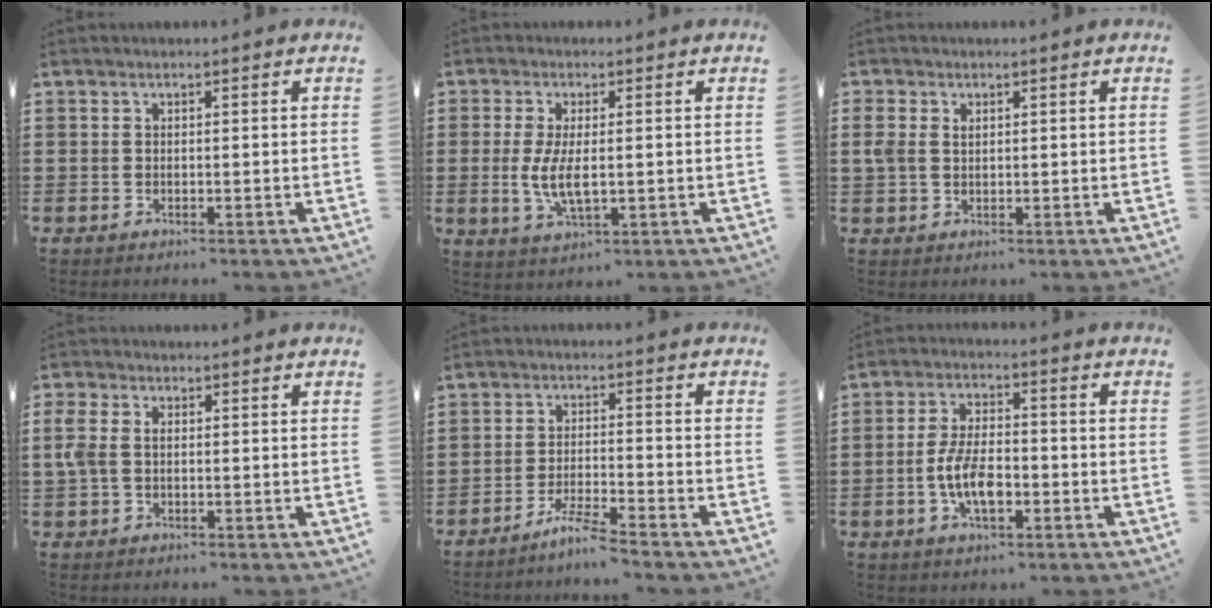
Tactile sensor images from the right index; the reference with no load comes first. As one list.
[{"total": 5.6, "force": [-0.2, 2.0, 5.2], "torque": [-0.115, -0.004, -0.010]}, {"total": 1.9, "force": [0.7, 1.3, 1.2], "torque": [-0.026, 0.008, 0.013]}, {"total": 3.0, "force": [0.0, 2.0, 2.2], "torque": [-0.062, 0.002, -0.006]}, {"total": 4.5, "force": [-4.0, -0.5, 1.9], "torque": [-0.048, -0.010, -0.081]}, {"total": 7.3, "force": [-2.1, 3.3, 6.1], "torque": [-0.131, 0.003, -0.042]}]